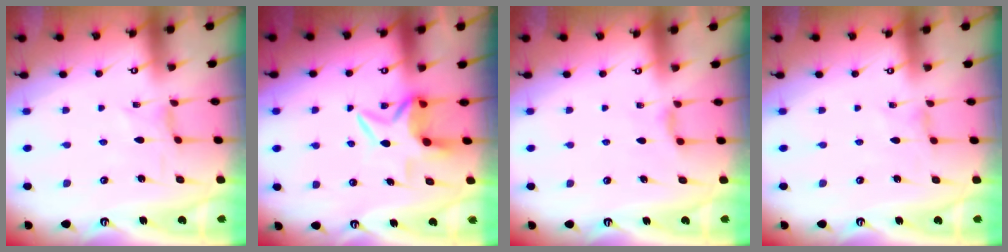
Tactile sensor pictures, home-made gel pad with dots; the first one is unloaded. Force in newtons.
{"total": 6.1, "press": 6.0, "slide": 1.3}
{"total": 4.4, "press": 4.4, "slide": 0.5}
{"total": 0.0}